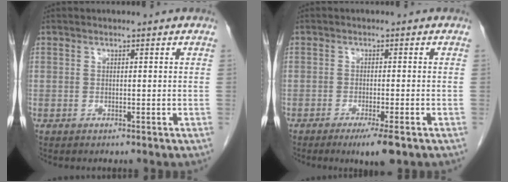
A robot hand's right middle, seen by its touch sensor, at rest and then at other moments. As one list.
[{"total": 4.5, "force": [-2.7, 0.2, 3.6], "torque": [-0.054, -0.014, -0.042]}]